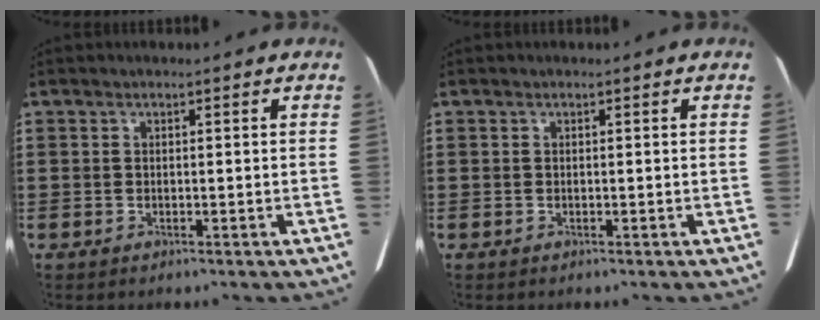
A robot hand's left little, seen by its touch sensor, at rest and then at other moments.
{"total": 0.0}